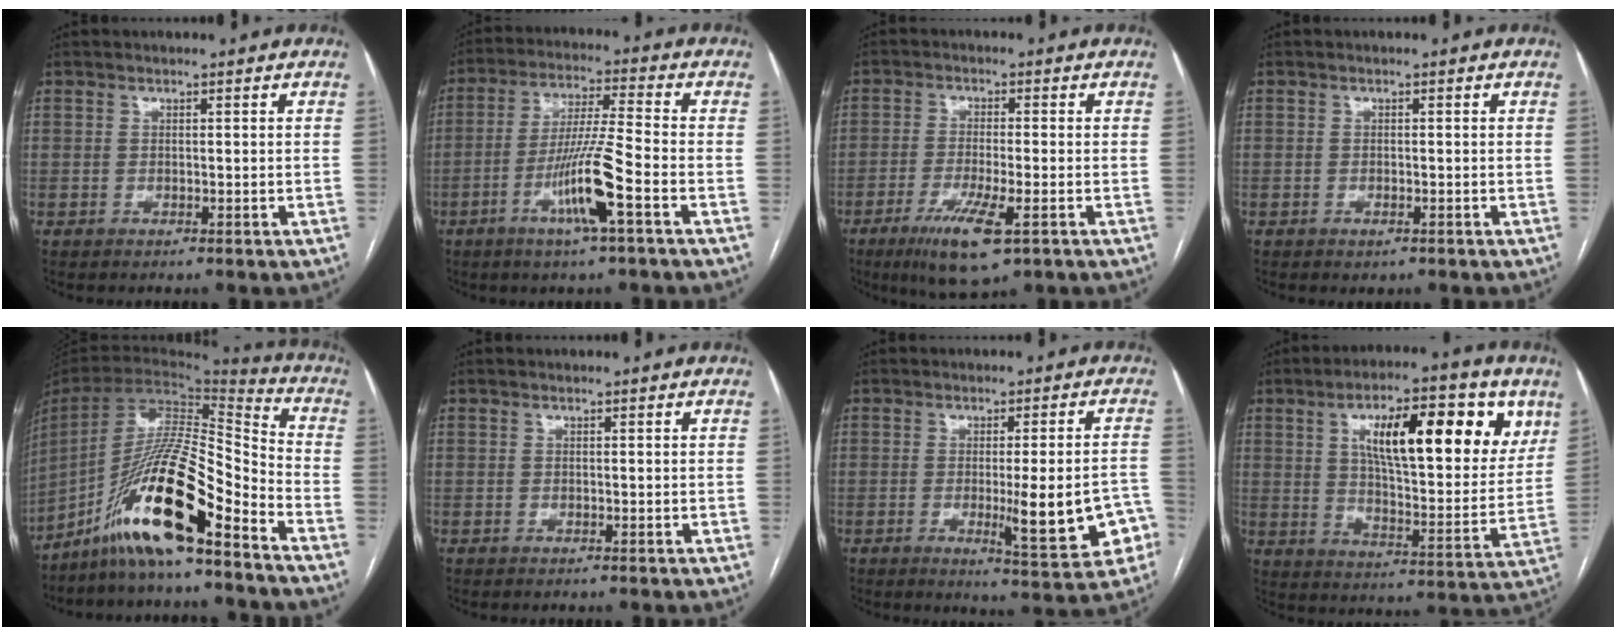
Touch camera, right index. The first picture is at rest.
{"total": 10.3, "force": [-4.2, -0.7, 9.4], "torque": [-0.183, -0.008, -0.082]}
{"total": 8.6, "force": [-4.4, 1.3, 7.3], "torque": [-0.139, -0.022, -0.071]}
{"total": 0.9, "force": [-0.5, 0.4, 0.6], "torque": [-0.010, -0.002, -0.004]}
{"total": 17.2, "force": [-11.2, 1.6, 13.0], "torque": [-0.253, -0.001, -0.205]}
{"total": 0.0}
{"total": 11.5, "force": [-3.3, 1.9, 10.8], "torque": [-0.132, -0.001, -0.034]}
{"total": 21.0, "force": [8.6, 6.0, 18.1], "torque": [-0.262, 0.018, 0.132]}